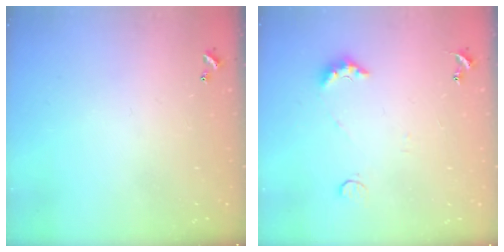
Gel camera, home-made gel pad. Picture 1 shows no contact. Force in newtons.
{"total": 3.8, "press": 3.8, "slide": 0.7}